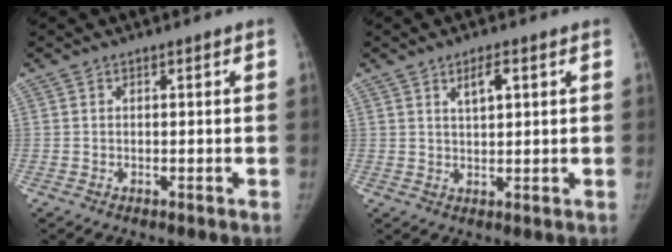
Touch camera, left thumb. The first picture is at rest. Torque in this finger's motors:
{"motor_torque": [-0.12, 0.13, 0.61, -0.49, 0.15]}